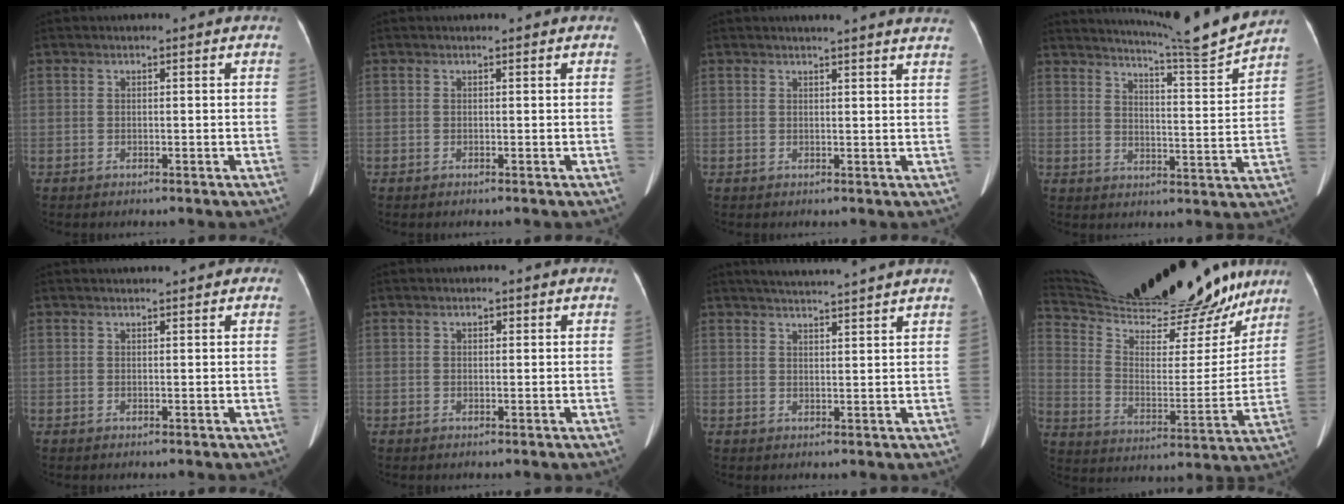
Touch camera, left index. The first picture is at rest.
{"total": 0.0}
{"total": 11.0, "force": [10.1, 0.3, 4.2], "torque": [-0.049, -0.004, 0.101]}
{"total": 12.2, "force": [11.5, -2.6, 3.1], "torque": [-0.061, -0.049, 0.167]}
{"total": 3.1, "force": [2.5, 0.9, 1.5], "torque": [-0.019, 0.022, 0.028]}
{"total": 0.9, "force": [0.4, 0.6, 0.6], "torque": [-0.009, 0.002, 0.006]}
{"total": 7.4, "force": [6.8, -0.9, 2.6], "torque": [-0.041, 0.020, 0.094]}
{"total": 27.1, "force": [24.1, 5.6, 11.2], "torque": [-0.194, -0.017, 0.355]}